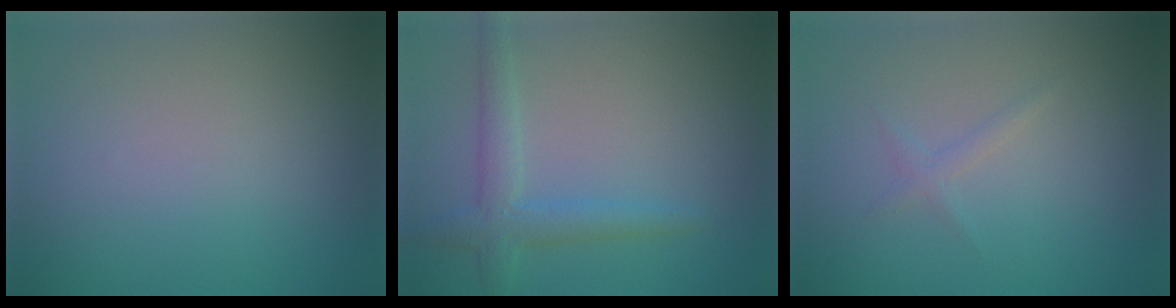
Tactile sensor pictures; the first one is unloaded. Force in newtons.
{"total": 3.1, "press": 3.1, "slide": 0.2}
{"total": 0.9, "press": 0.9, "slide": 0.1}